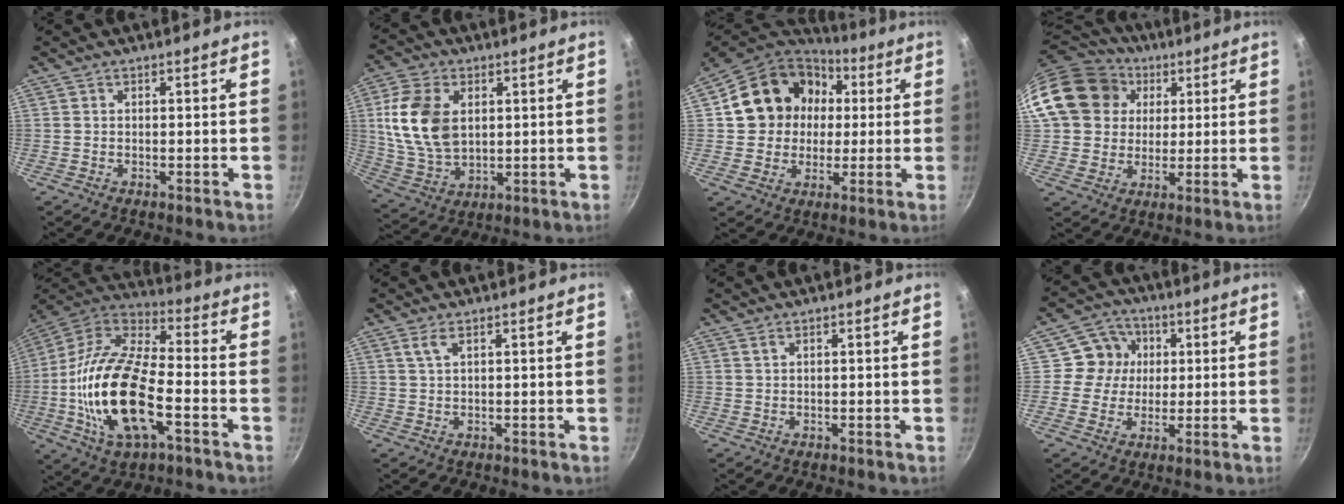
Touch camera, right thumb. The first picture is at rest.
{"total": 14.1, "force": [2.9, 9.4, 10.1], "torque": [-0.182, -0.011, 0.066]}
{"total": 17.6, "force": [3.1, 15.3, 8.1], "torque": [-0.119, 0.033, 0.047]}
{"total": 18.2, "force": [5.4, 15.5, 7.9], "torque": [-0.133, 0.022, 0.095]}
{"total": 22.1, "force": [-5.4, 10.0, 18.9], "torque": [-0.368, 0.029, -0.115]}
{"total": 2.1, "force": [1.1, 0.4, 1.8], "torque": [-0.039, 0.000, 0.027]}
{"total": 0.6, "force": [0.4, 0.0, 0.4], "torque": [-0.009, 0.001, 0.011]}
{"total": 7.7, "force": [1.4, 7.3, 1.9], "torque": [0.012, 0.005, 0.007]}